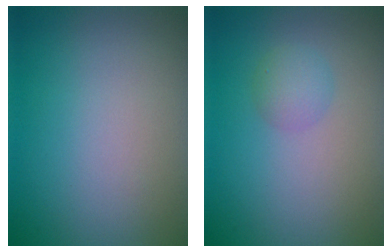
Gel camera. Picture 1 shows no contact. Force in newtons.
{"total": 1.7, "press": 1.7, "slide": 0.1}